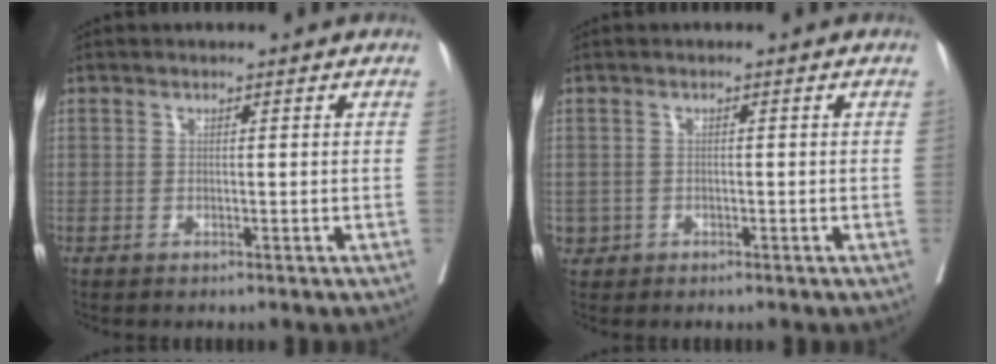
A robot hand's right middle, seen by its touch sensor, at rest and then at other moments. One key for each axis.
{"total": 1.2, "fx": -0.3, "fy": 1.2, "fz": 0.2, "tx": 0.000, "ty": 0.005, "tz": 0.000}